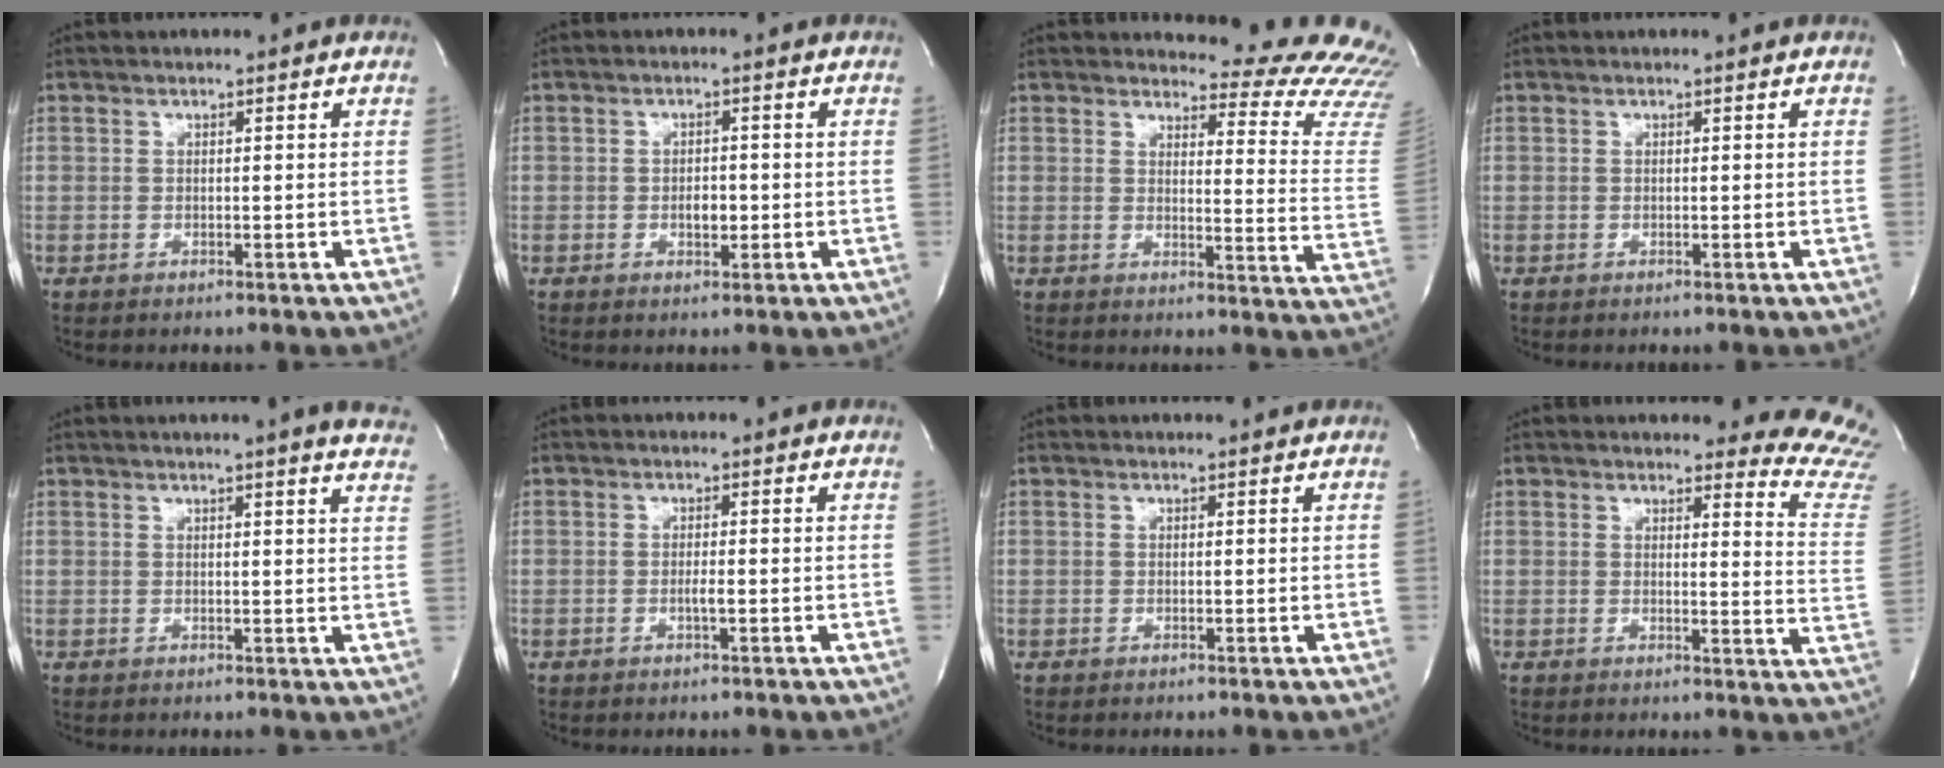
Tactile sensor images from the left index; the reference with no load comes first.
{"total": 2.4, "force": [-0.6, 1.2, 1.9], "torque": [-0.032, 0.002, -0.005]}
{"total": 17.7, "force": [17.4, 2.1, 2.8], "torque": [-0.009, -0.146, 0.161]}
{"total": 0.0}
{"total": 10.8, "force": [9.5, -0.2, 5.1], "torque": [-0.065, -0.020, 0.091]}
{"total": 1.2, "force": [-0.4, 0.0, 1.1], "torque": [-0.023, -0.002, -0.007]}
{"total": 1.2, "force": [1.2, 0.1, 0.1], "torque": [-0.010, 0.008, 0.015]}
{"total": 13.4, "force": [13.3, 1.0, 1.7], "torque": [0.015, -0.136, 0.100]}